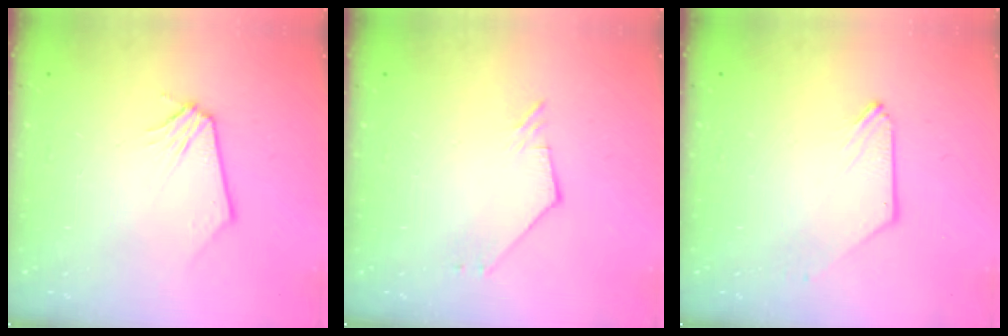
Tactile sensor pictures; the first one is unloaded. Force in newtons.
{"total": 2.2, "press": 2.2, "slide": 0.4}
{"total": 0.0}